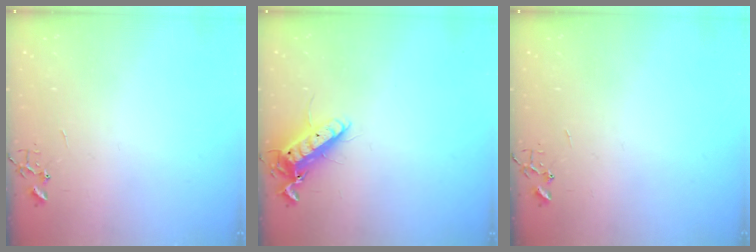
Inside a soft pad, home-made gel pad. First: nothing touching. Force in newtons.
{"total": 12.3, "press": 12.2, "slide": 1.7}
{"total": 0.0}